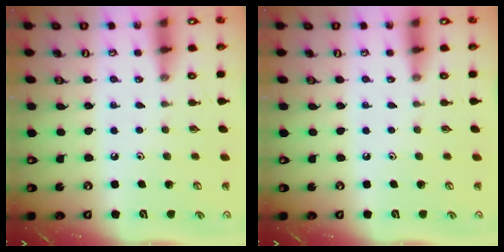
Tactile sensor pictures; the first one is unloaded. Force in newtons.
{"total": 0.0}